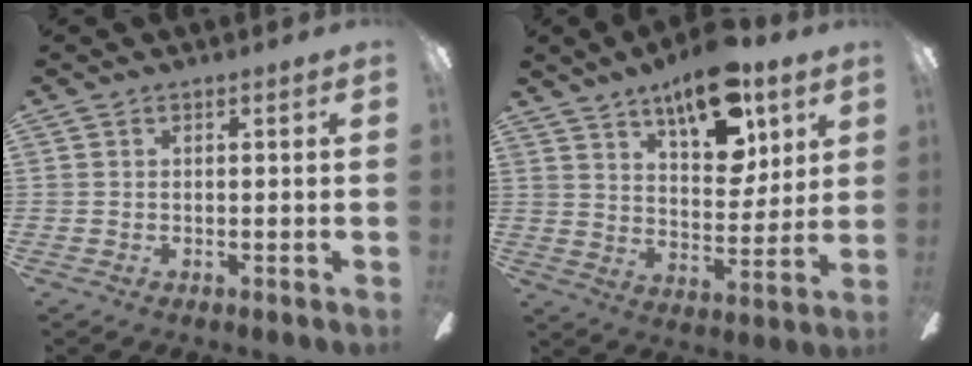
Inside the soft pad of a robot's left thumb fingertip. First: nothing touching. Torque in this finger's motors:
{"motor_torque": [0.33, 0.55, 1.26, -1.51, 0.11]}